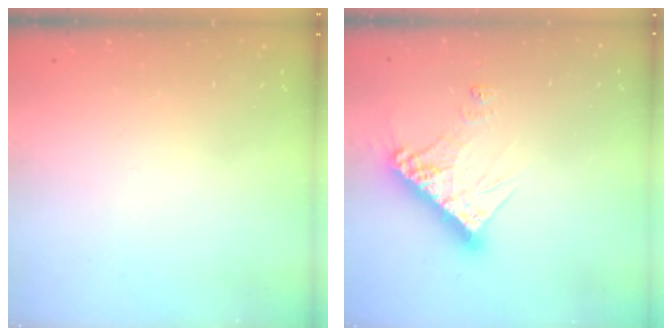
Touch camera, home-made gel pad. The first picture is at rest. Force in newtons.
{"total": 13.2, "press": 13.1, "slide": 1.5}